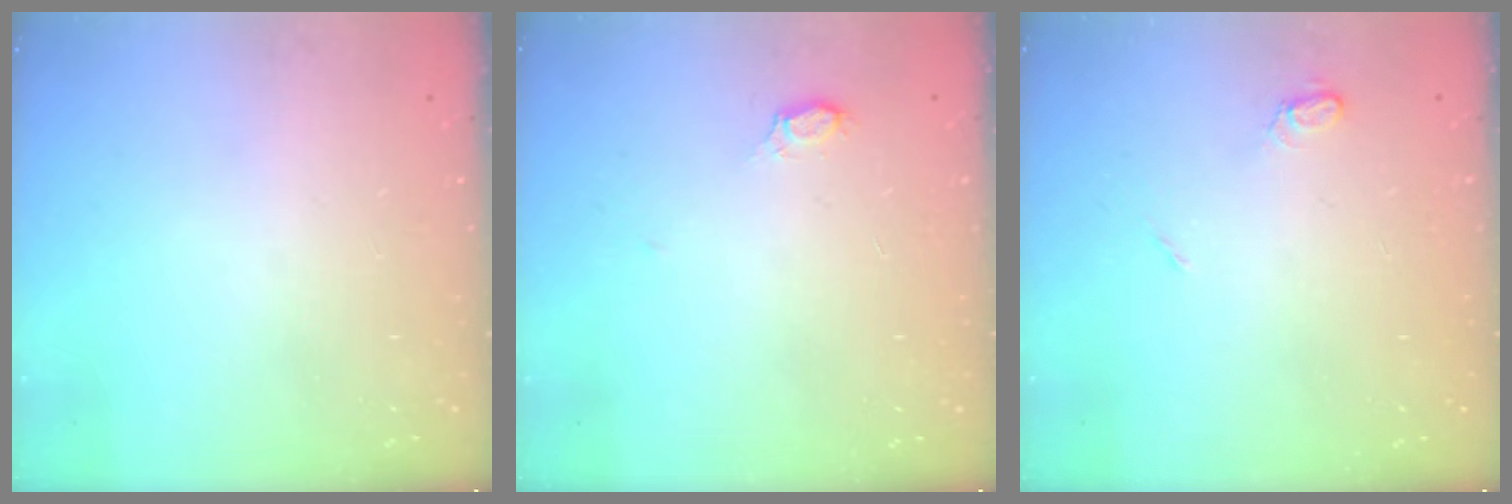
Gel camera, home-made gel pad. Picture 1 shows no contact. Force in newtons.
{"total": 2.6, "press": 2.6, "slide": 0.2}
{"total": 5.3, "press": 5.3, "slide": 0.6}